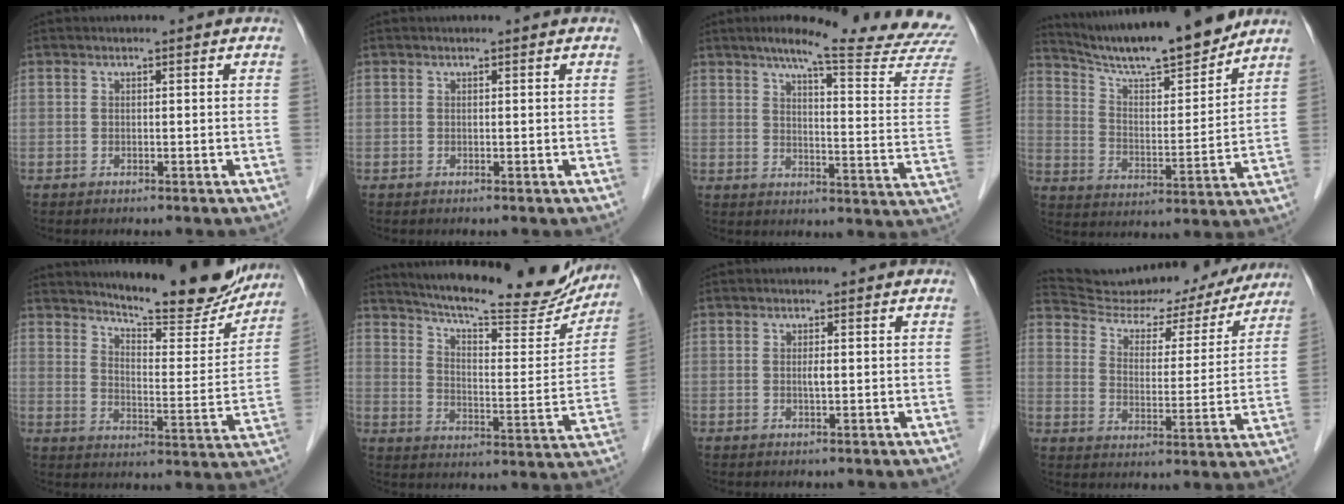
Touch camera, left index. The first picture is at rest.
{"total": 0.0}
{"total": 20.7, "force": [18.3, -0.5, 9.6], "torque": [-0.128, -0.084, 0.214]}
{"total": 15.8, "force": [14.3, 0.8, 6.6], "torque": [-0.115, -0.008, 0.235]}
{"total": 17.6, "force": [16.1, 2.4, 6.6], "torque": [-0.094, -0.049, 0.211]}
{"total": 24.3, "force": [21.7, 4.3, 10.2], "torque": [-0.155, -0.033, 0.283]}
{"total": 0.8, "force": [0.0, 0.1, 0.8], "torque": [-0.017, -0.004, -0.002]}
{"total": 22.9, "force": [21.2, 5.6, 6.5], "torque": [-0.101, -0.010, 0.284]}